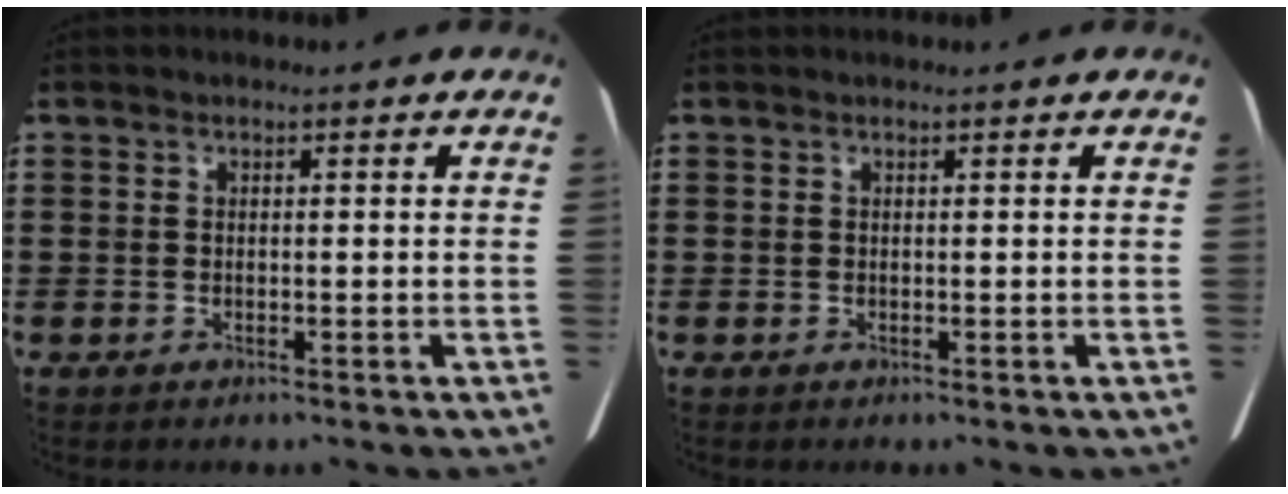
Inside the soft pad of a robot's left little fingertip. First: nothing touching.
{"total": 0.0}